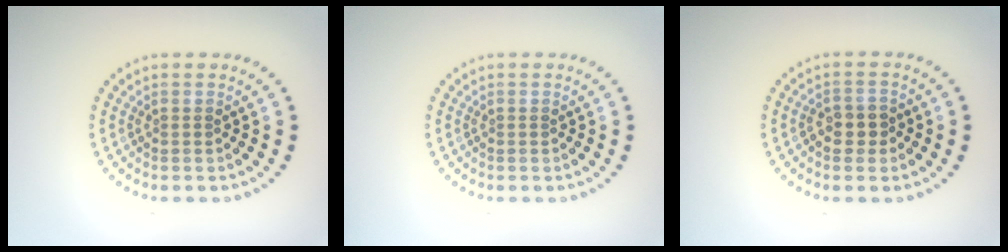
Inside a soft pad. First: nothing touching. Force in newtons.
{"total": 0.0}
{"total": 1.7, "press": 1.6, "slide": 0.5}